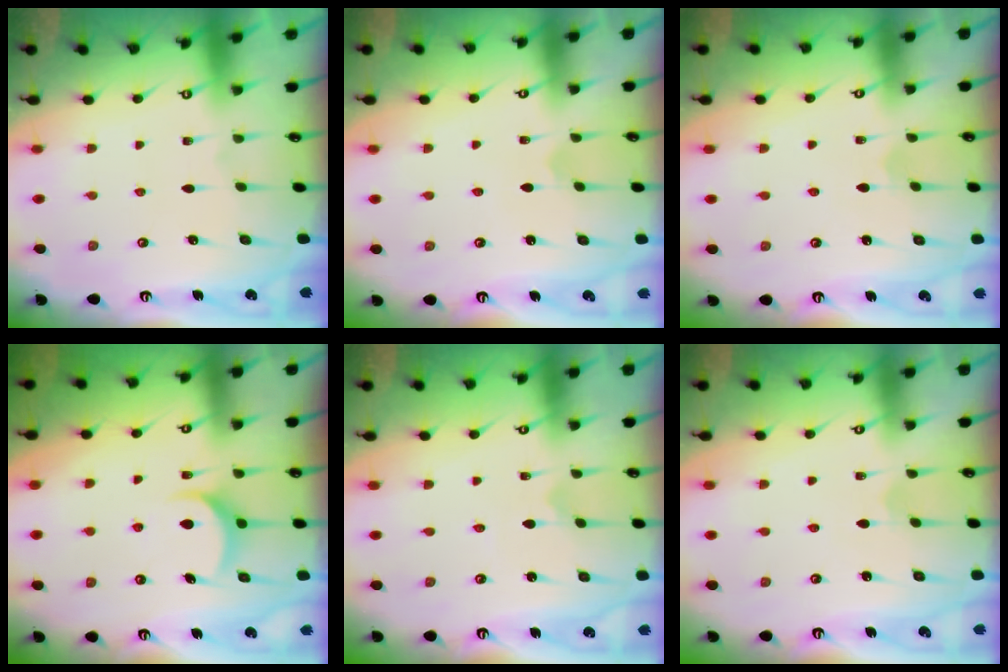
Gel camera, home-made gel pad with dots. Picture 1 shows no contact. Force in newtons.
{"total": 2.5, "press": 2.5, "slide": 0.1}
{"total": 2.7, "press": 2.7, "slide": 0.1}
{"total": 6.8, "press": 6.8, "slide": 0.1}
{"total": 0.0}
{"total": 2.7, "press": 2.7, "slide": 0.1}